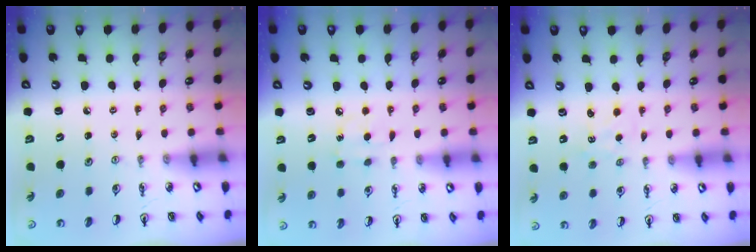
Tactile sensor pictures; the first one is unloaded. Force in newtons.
{"total": 7.5, "press": 7.5, "slide": 0.8}
{"total": 1.5, "press": 1.4, "slide": 0.3}